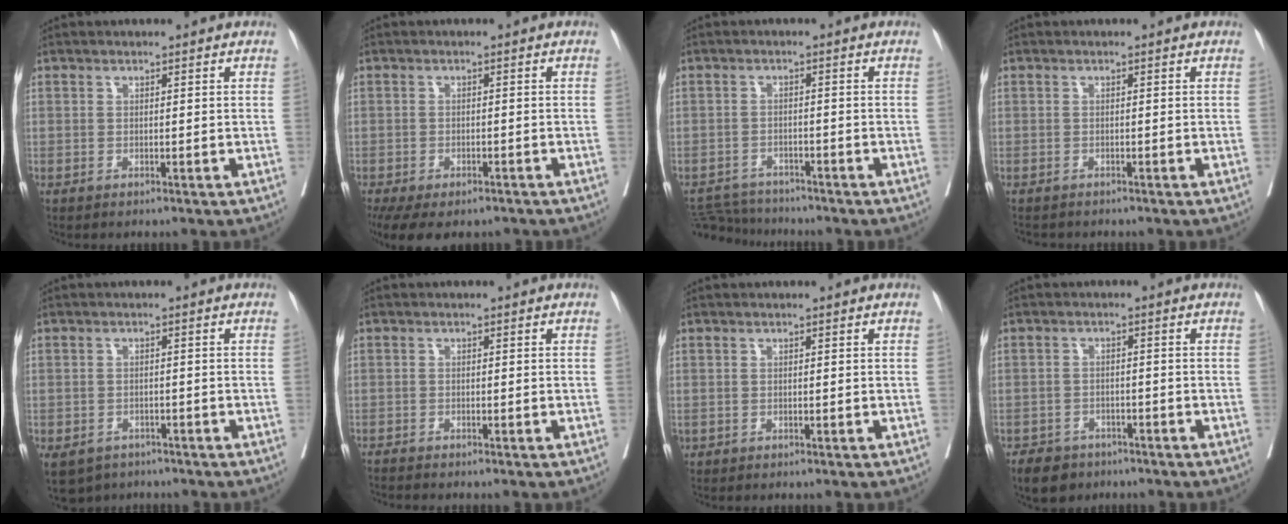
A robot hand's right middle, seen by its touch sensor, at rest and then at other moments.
{"total": 13.3, "force": [-9.5, 6.0, 7.1], "torque": [-0.180, -0.018, -0.126]}
{"total": 6.4, "force": [-6.3, 0.7, 0.2], "torque": [-0.003, -0.003, -0.108]}
{"total": 4.2, "force": [-3.7, 1.1, 1.5], "torque": [-0.025, -0.005, -0.053]}
{"total": 9.2, "force": [-6.2, 6.1, 3.0], "torque": [-0.084, -0.012, -0.084]}
{"total": 2.1, "force": [-2.0, -0.4, 0.5], "torque": [-0.013, -0.006, -0.038]}
{"total": 0.0}
{"total": 5.4, "force": [-4.1, 3.2, 1.3], "torque": [-0.023, 0.002, -0.067]}